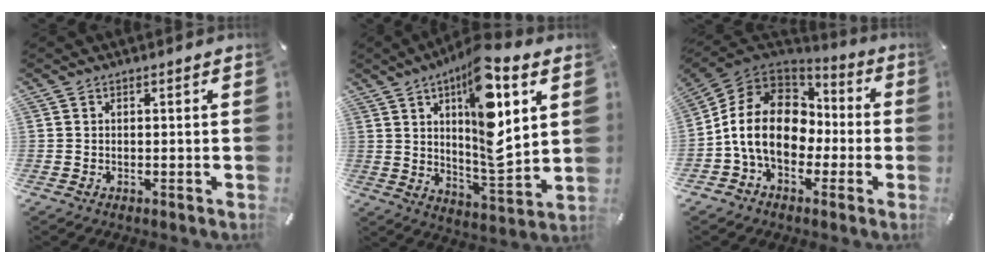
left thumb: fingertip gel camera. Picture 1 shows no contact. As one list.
[{"total": 18.0, "force": [7.1, 6.3, 15.3], "torque": [-0.236, -0.033, 0.111]}, {"total": 16.0, "force": [-1.9, 12.5, 9.8], "torque": [-0.208, 0.027, -0.031]}]